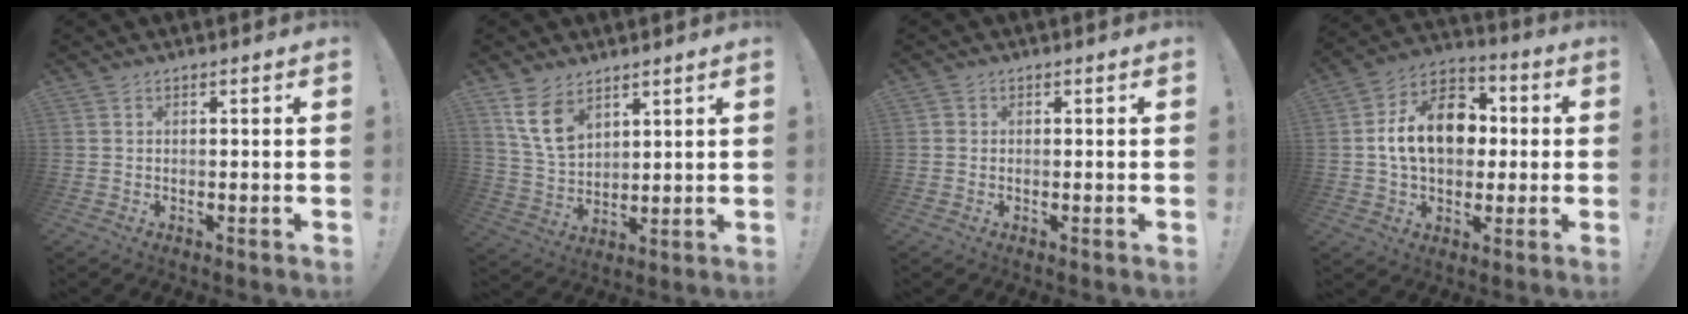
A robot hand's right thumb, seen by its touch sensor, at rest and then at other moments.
{"total": 9.0, "force": [5.4, 5.3, 5.0], "torque": [-0.092, -0.019, 0.108]}
{"total": 0.8, "force": [0.1, 0.7, 0.1], "torque": [-0.001, 0.001, 0.002]}
{"total": 17.8, "force": [1.5, 12.5, 12.6], "torque": [-0.205, 0.013, 0.030]}